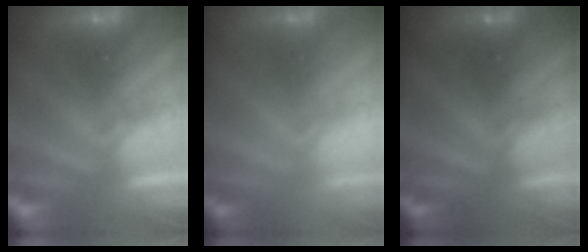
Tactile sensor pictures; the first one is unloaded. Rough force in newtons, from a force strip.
{"total": 2.4}
{"total": 2.4}